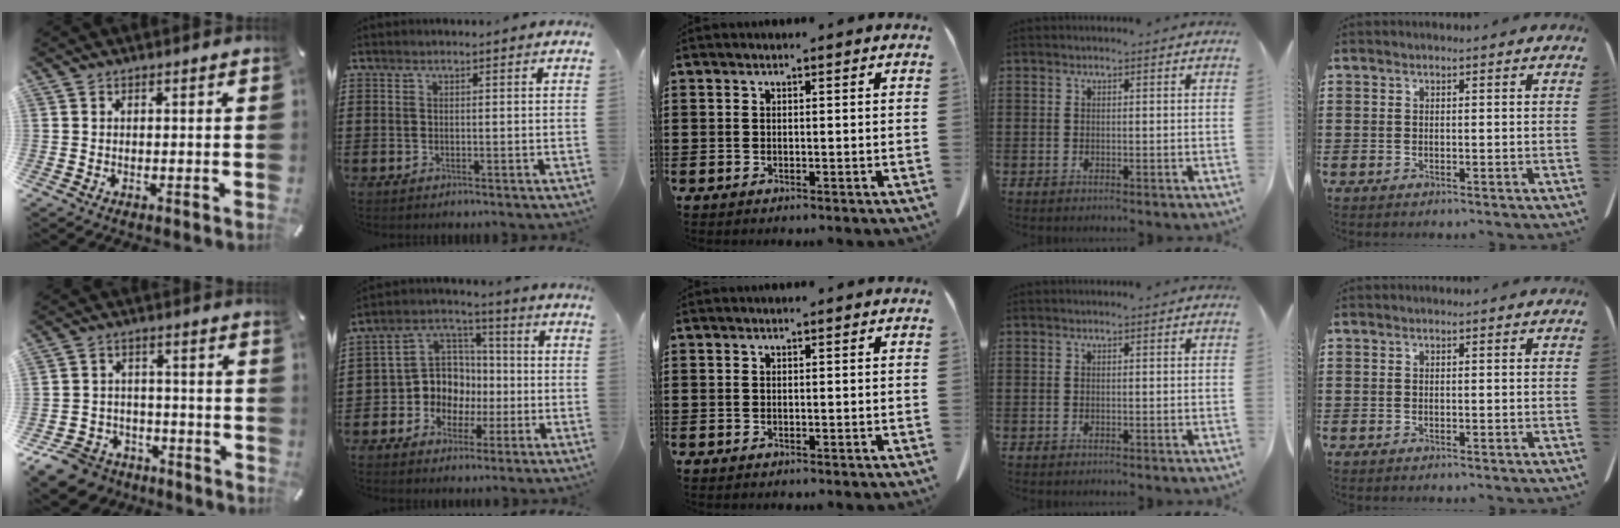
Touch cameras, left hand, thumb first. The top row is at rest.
{"thumb": {"total": 9.0, "force": [-6.5, 5.8, 2.1], "torque": [-0.041, 0.045, -0.119]}, "index": {"total": 8.8, "force": [-1.6, 8.3, 2.5], "torque": [-0.088, 0.004, -0.029]}}